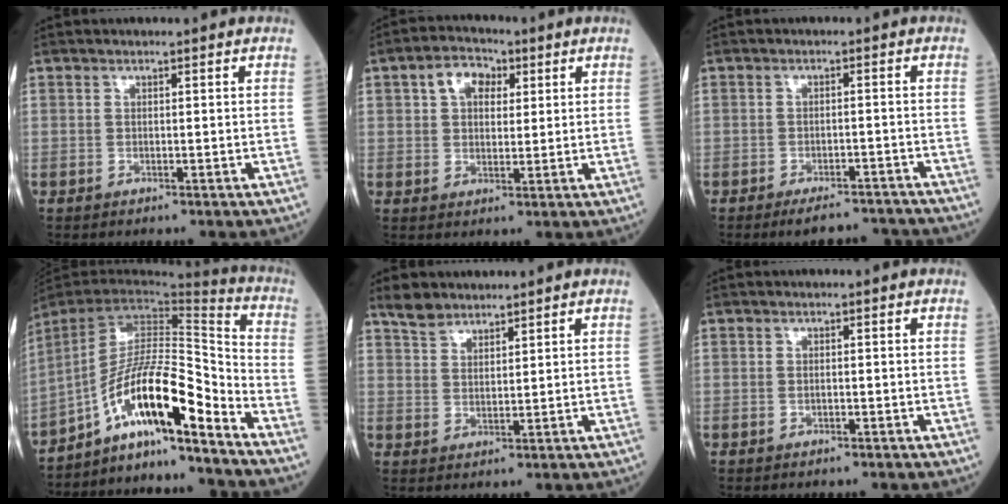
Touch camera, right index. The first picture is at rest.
{"total": 5.9, "force": [2.2, 3.9, 3.8], "torque": [-0.064, 0.020, 0.038]}
{"total": 5.9, "force": [-5.4, 1.8, 1.6], "torque": [-0.010, 0.006, -0.074]}
{"total": 14.3, "force": [-10.2, 1.1, 10.0], "torque": [-0.171, 0.027, -0.183]}
{"total": 3.9, "force": [3.5, 1.5, 0.8], "torque": [-0.019, 0.010, 0.069]}
{"total": 0.6, "force": [-0.1, 0.3, 0.4], "torque": [-0.010, 0.000, -0.003]}